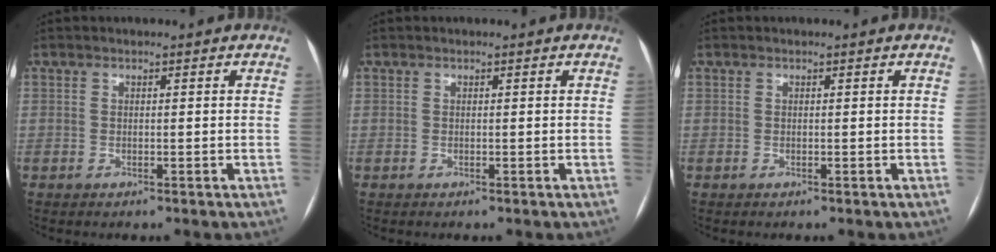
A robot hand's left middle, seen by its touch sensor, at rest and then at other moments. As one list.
[{"total": 0.0}, {"total": 0.0}]